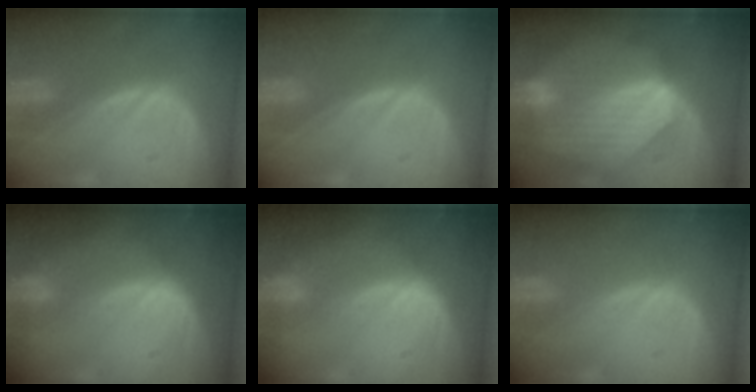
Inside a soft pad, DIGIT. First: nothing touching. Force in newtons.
{"total": 0.0}
{"total": 8.7, "press": 7.9, "slide": 3.7}
{"total": 1.6, "press": 1.6, "slide": 0.1}
{"total": 1.6, "press": 1.6, "slide": 0.1}
{"total": 0.0}